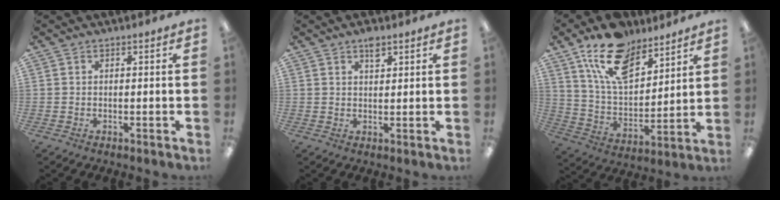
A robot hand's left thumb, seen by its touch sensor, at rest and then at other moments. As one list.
[{"total": 3.4, "force": [2.2, 1.4, 2.1], "torque": [-0.022, -0.010, 0.034]}, {"total": 15.8, "force": [10.9, 8.1, 8.2], "torque": [-0.150, -0.049, 0.201]}]